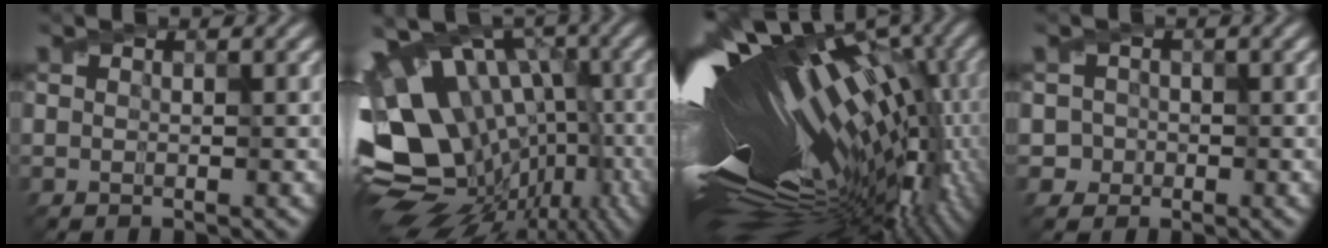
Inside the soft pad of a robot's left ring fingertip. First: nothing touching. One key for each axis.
{"total": 16.6, "fx": -2.7, "fy": 11.4, "fz": 11.7, "tx": -0.181, "ty": -0.013, "tz": -0.003}
{"total": 17.8, "fx": 1.3, "fy": 7.3, "fz": 16.2, "tx": -0.282, "ty": -0.027, "tz": 0.064}
{"total": 2.4, "fx": -0.5, "fy": 2.3, "fz": 0.3, "tx": 0.016, "ty": 0.019, "tz": -0.015}